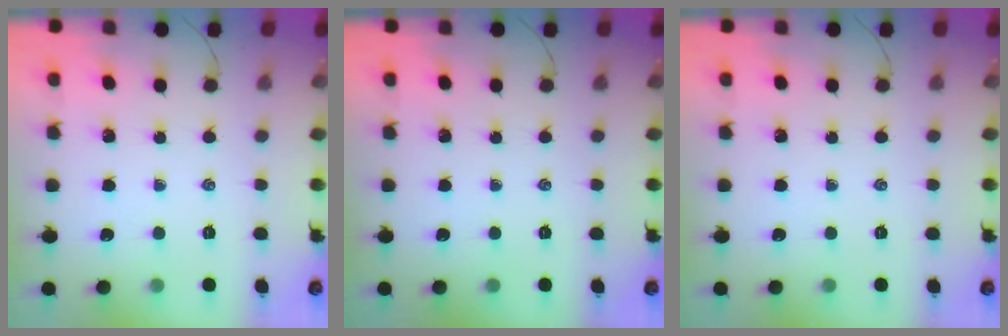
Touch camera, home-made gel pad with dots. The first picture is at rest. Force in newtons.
{"total": 0.0}
{"total": 0.0}